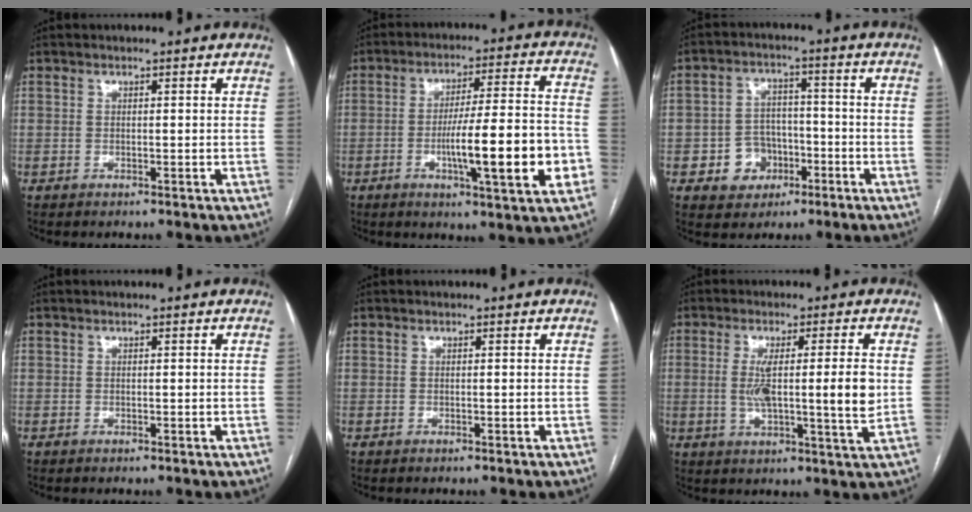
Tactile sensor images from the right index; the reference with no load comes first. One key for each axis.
{"total": 15.3, "fx": -4.1, "fy": 1.2, "fz": 14.7, "tx": -0.231, "ty": 0.000, "tz": -0.061}
{"total": 6.8, "fx": -2.5, "fy": 6.0, "fz": 2.1, "tx": -0.034, "ty": 0.019, "tz": -0.030}
{"total": 0.0}
{"total": 0.0}
{"total": 9.7, "fx": 0.4, "fy": 0.5, "fz": 9.6, "tx": -0.165, "ty": -0.008, "tz": 0.007}